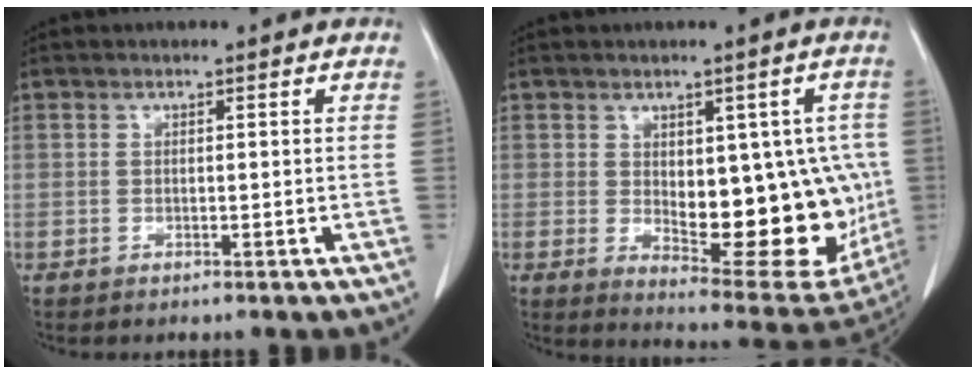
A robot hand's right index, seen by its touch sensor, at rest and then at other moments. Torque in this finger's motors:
{"motor_torque": [0.51, 0.20, 0.33, 0.11]}